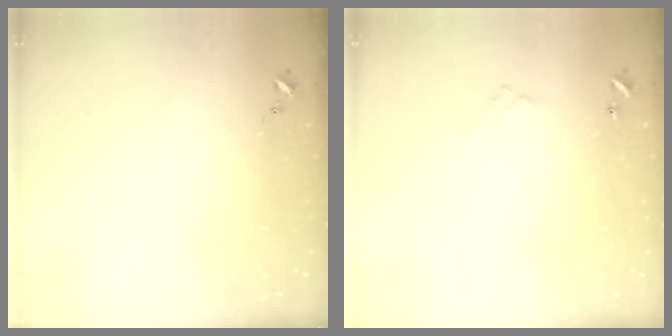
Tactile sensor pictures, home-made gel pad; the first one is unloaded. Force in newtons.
{"total": 3.5, "press": 3.5, "slide": 0.2}